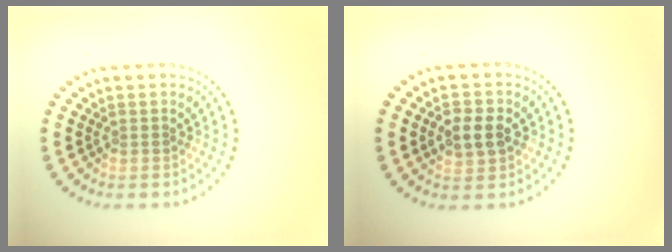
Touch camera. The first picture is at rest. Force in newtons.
{"total": 2.9, "press": 2.9, "slide": 0.1}